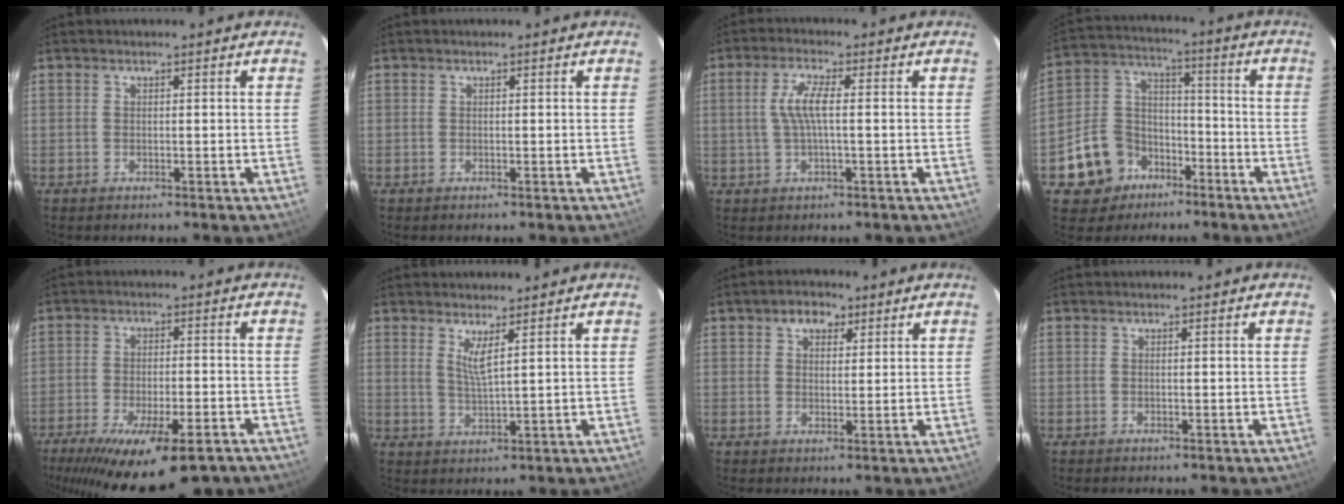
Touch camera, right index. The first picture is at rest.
{"total": 0.0}
{"total": 5.2, "force": [0.2, 0.9, 5.1], "torque": [-0.101, 0.004, 0.007]}
{"total": 12.0, "force": [-6.9, 9.3, 3.0], "torque": [-0.082, 0.047, -0.105]}
{"total": 19.8, "force": [-14.0, 5.8, 12.7], "torque": [-0.236, -0.056, -0.202]}
{"total": 3.3, "force": [1.9, -0.1, 2.7], "torque": [-0.055, -0.012, 0.033]}
{"total": 4.2, "force": [2.2, 3.0, 2.0], "torque": [-0.026, 0.013, 0.034]}
{"total": 0.0}